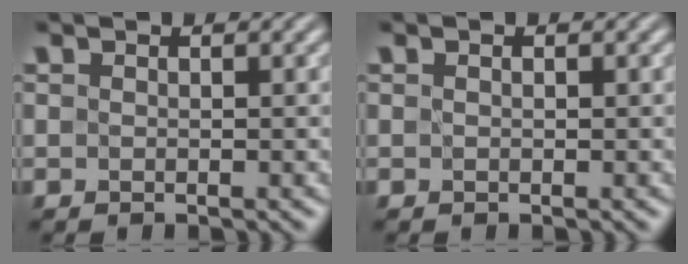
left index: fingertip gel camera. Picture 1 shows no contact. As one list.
[{"total": 0.0}]